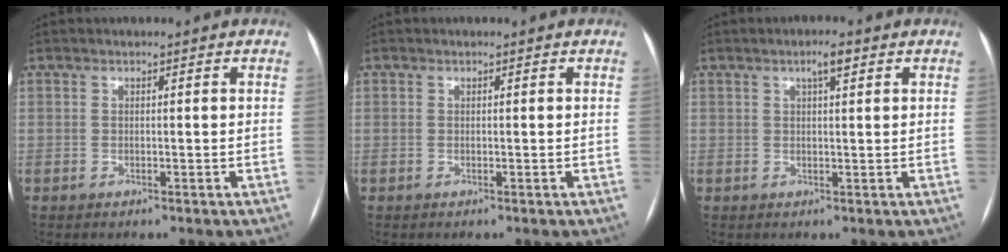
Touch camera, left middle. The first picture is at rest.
{"total": 0.0}
{"total": 2.5, "force": [1.3, 0.5, 2.0], "torque": [-0.035, 0.008, 0.020]}